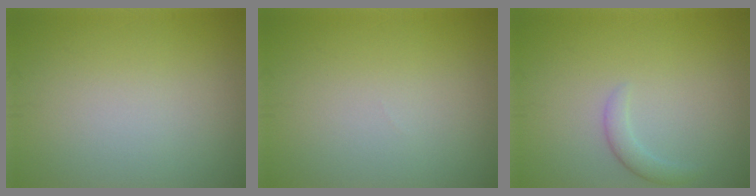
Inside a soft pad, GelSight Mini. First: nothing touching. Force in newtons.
{"total": 0.0}
{"total": 1.5, "press": 1.5, "slide": 0.1}